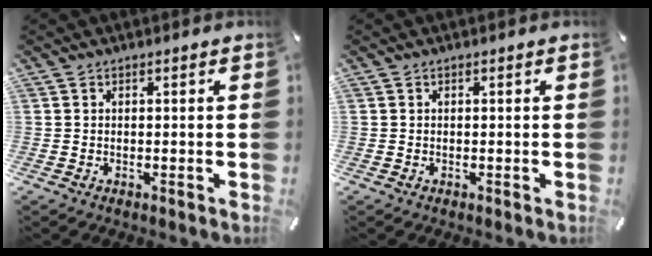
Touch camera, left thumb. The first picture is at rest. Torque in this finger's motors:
{"motor_torque": [-0.16, -0.10, -0.07, 0.01, -0.01]}